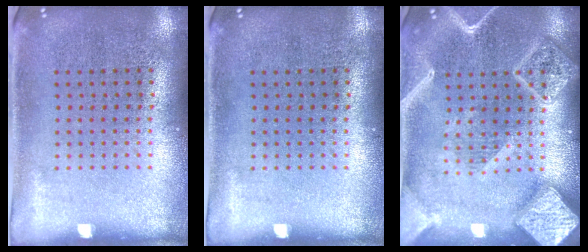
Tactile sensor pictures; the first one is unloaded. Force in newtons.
{"total": 0.0}
{"total": 4.1, "press": 4.1, "slide": 0.5}